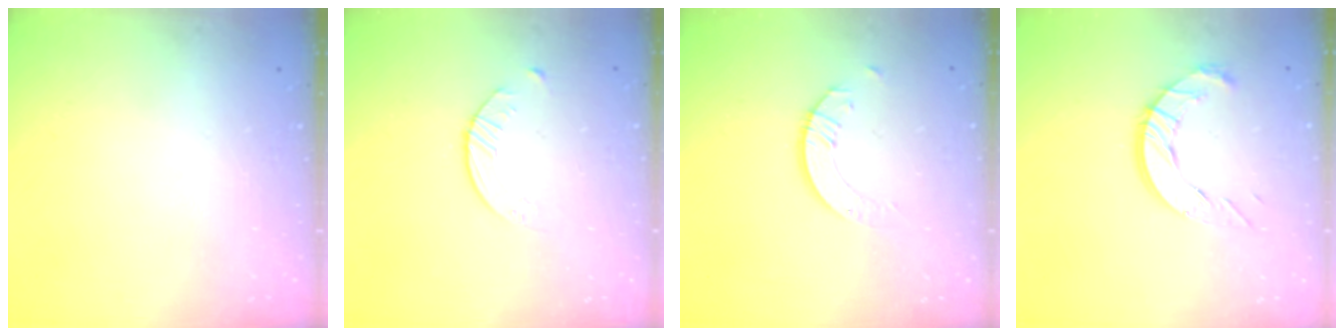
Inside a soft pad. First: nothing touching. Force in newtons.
{"total": 2.1, "press": 2.0, "slide": 0.3}
{"total": 3.5, "press": 3.5, "slide": 0.1}
{"total": 9.7, "press": 9.6, "slide": 0.9}